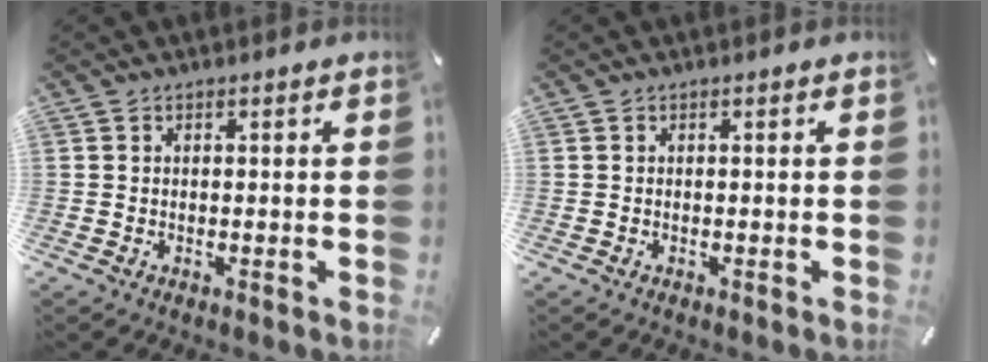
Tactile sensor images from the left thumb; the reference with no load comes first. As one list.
[{"total": 0.0}]